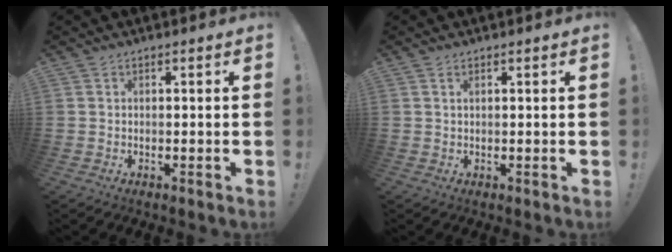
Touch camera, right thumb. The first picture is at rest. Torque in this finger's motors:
{"motor_torque": [-0.08, -0.04, 0.09, 0.09, 0.01]}